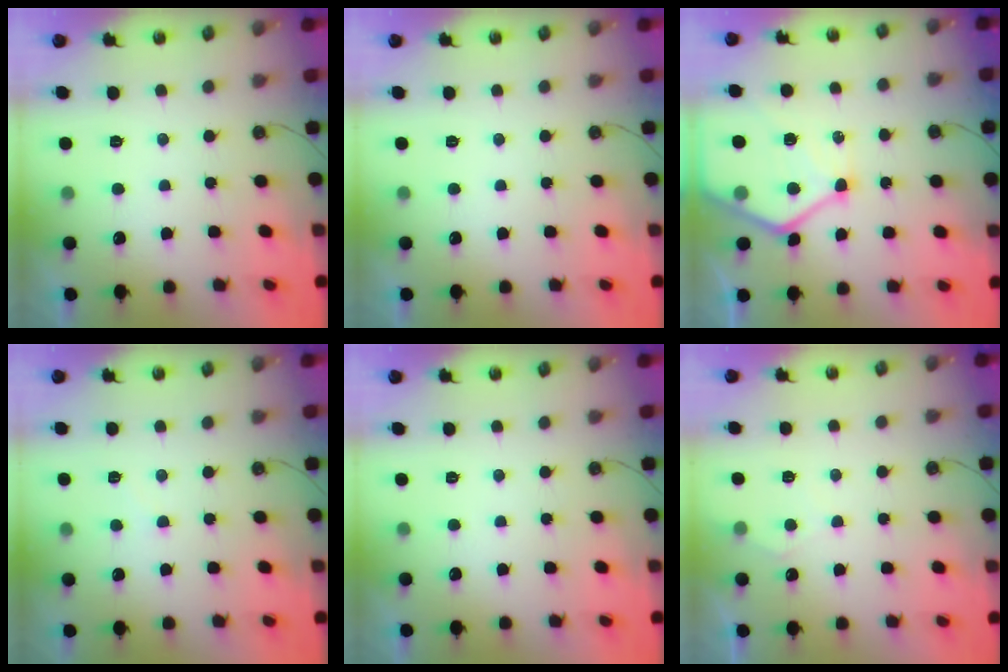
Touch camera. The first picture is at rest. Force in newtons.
{"total": 0.0}
{"total": 16.0, "press": 15.9, "slide": 1.5}
{"total": 2.9, "press": 2.9, "slide": 0.4}
{"total": 0.0}
{"total": 4.6, "press": 4.5, "slide": 0.6}